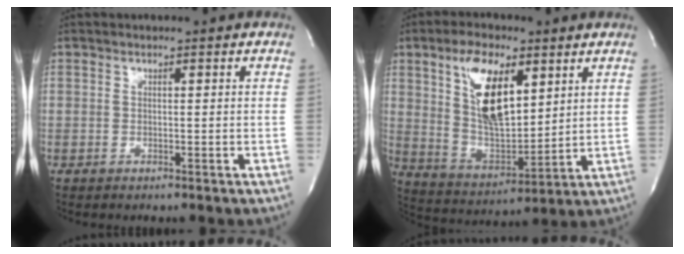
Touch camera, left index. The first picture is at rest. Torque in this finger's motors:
{"motor_torque": [2.02, -0.12, 0.91, 0.21]}